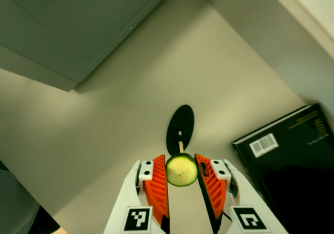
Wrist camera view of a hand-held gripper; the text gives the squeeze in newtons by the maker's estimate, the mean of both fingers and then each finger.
{"total": 7.0, "left": 6.8, "right": 7.1}